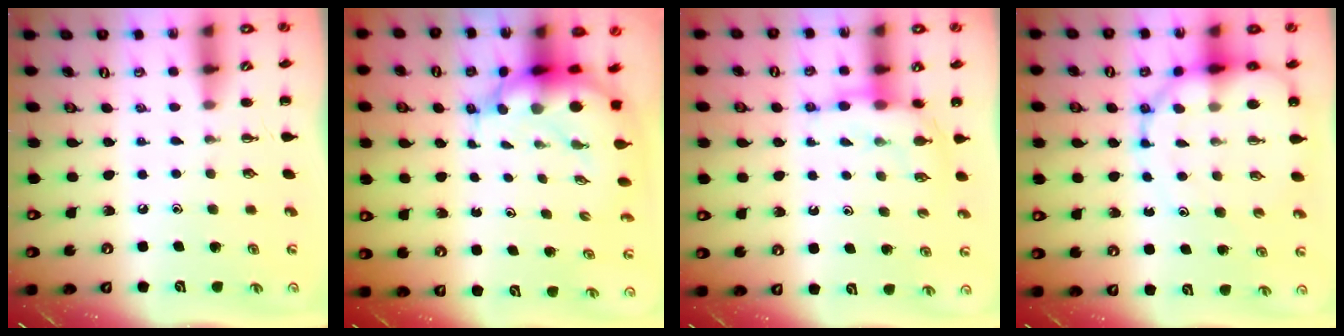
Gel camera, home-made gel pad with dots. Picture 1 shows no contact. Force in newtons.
{"total": 7.3, "press": 7.0, "slide": 1.9}
{"total": 7.7, "press": 7.7, "slide": 0.8}
{"total": 12.7, "press": 12.3, "slide": 3.2}